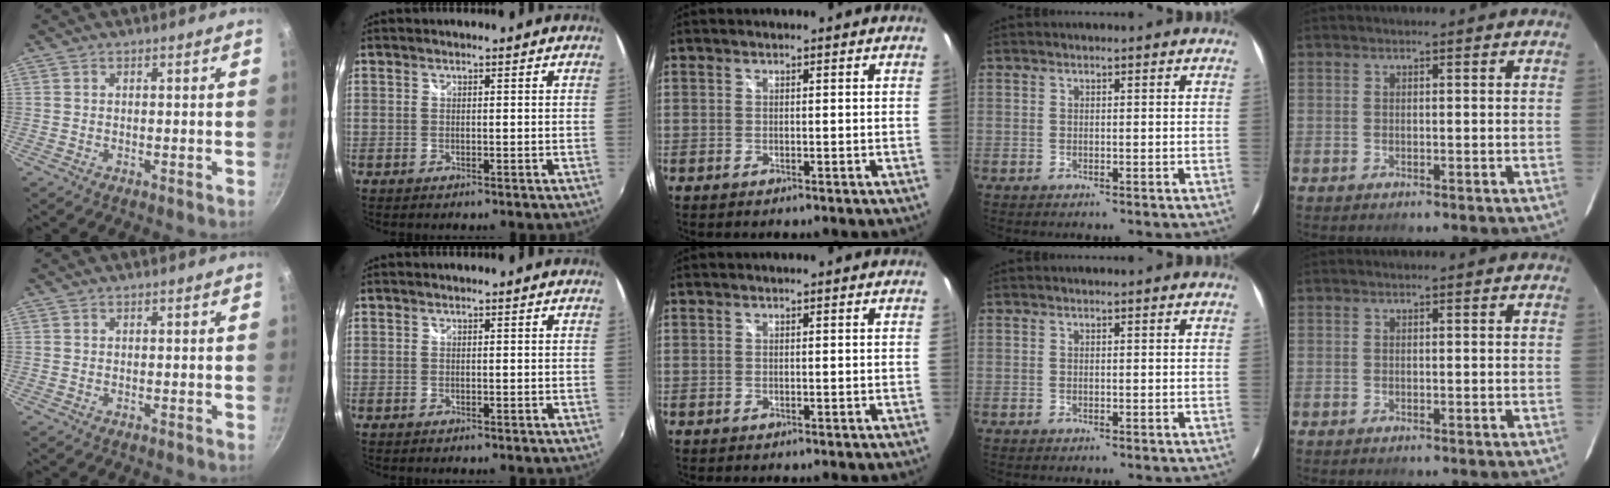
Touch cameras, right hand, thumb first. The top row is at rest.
{}